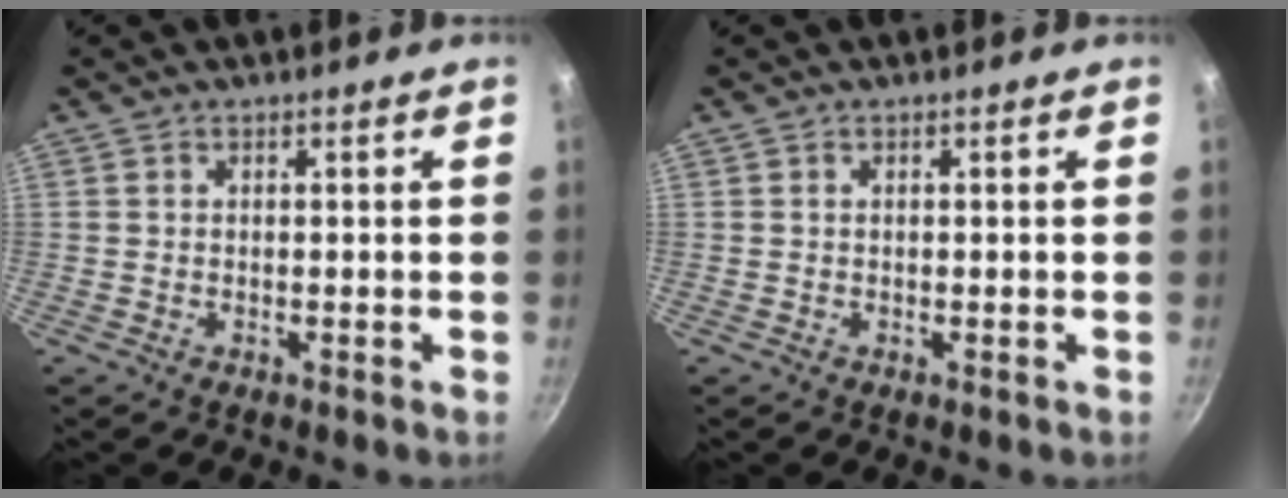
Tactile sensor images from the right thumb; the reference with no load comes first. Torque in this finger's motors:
{"motor_torque": [-0.02, -0.22, -0.34, 0.14, 0.02]}